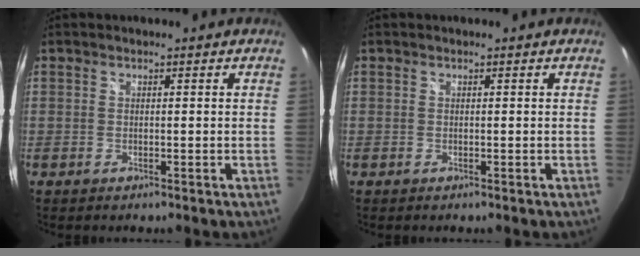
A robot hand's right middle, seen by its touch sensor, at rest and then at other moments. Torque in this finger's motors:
{"motor_torque": [-0.47, -0.47, 0.00, 0.00]}